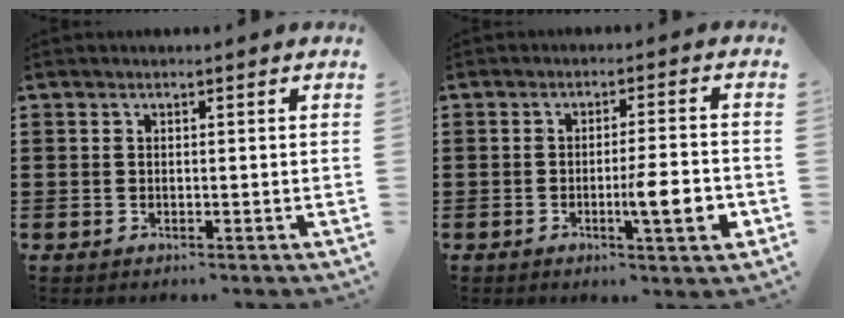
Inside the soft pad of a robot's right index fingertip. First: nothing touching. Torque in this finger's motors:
{"motor_torque": [1.56, -0.17, 0.38, 0.10]}